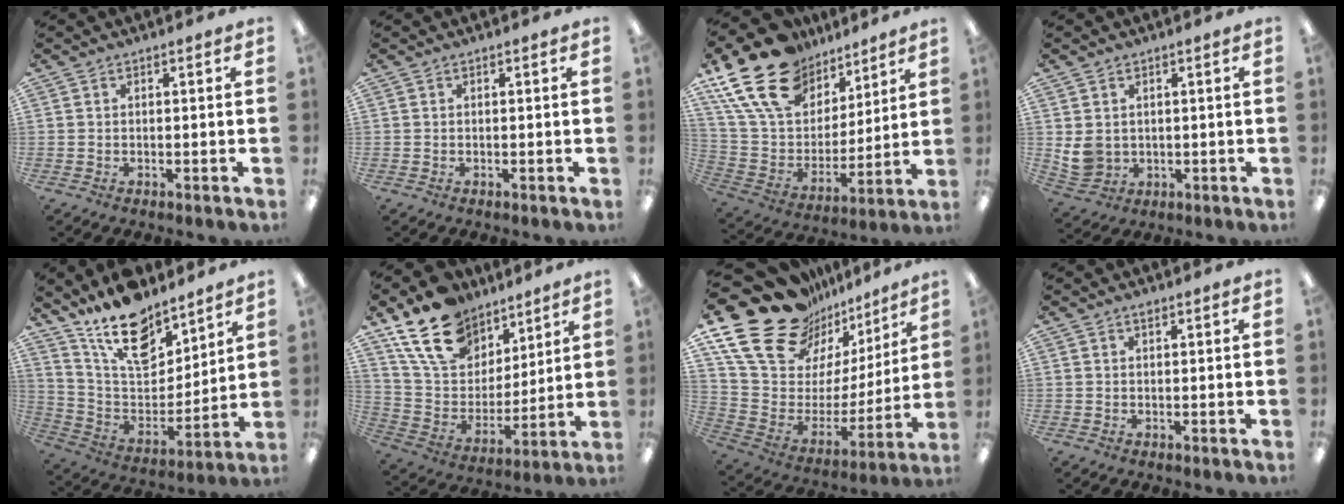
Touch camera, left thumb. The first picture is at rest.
{"total": 0.0}
{"total": 22.7, "force": [14.3, 13.9, 10.8], "torque": [-0.215, -0.074, 0.265]}
{"total": 5.6, "force": [1.6, 4.9, 2.1], "torque": [-0.052, -0.003, 0.033]}
{"total": 17.3, "force": [12.9, 8.2, 8.1], "torque": [-0.147, -0.085, 0.231]}
{"total": 19.7, "force": [13.1, 12.2, 8.2], "torque": [-0.164, -0.063, 0.248]}
{"total": 23.2, "force": [16.7, 12.5, 10.3], "torque": [-0.173, -0.118, 0.309]}
{"total": 0.8, "force": [0.6, 0.3, 0.4], "torque": [-0.010, 0.002, 0.010]}